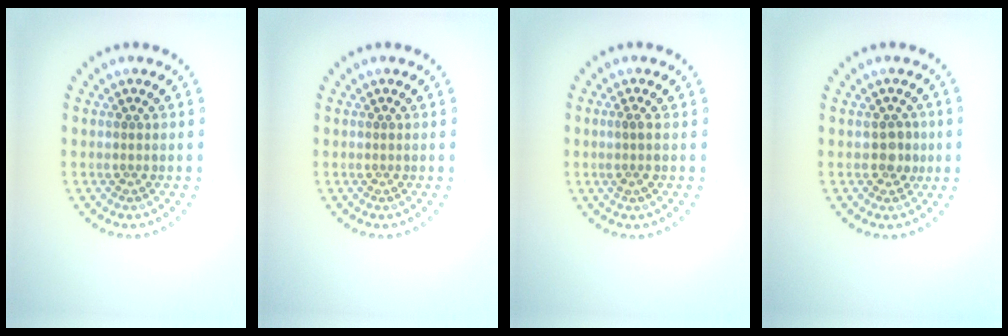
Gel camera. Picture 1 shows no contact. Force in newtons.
{"total": 0.0}
{"total": 1.1, "press": 1.0, "slide": 0.6}
{"total": 1.7, "press": 1.6, "slide": 0.6}